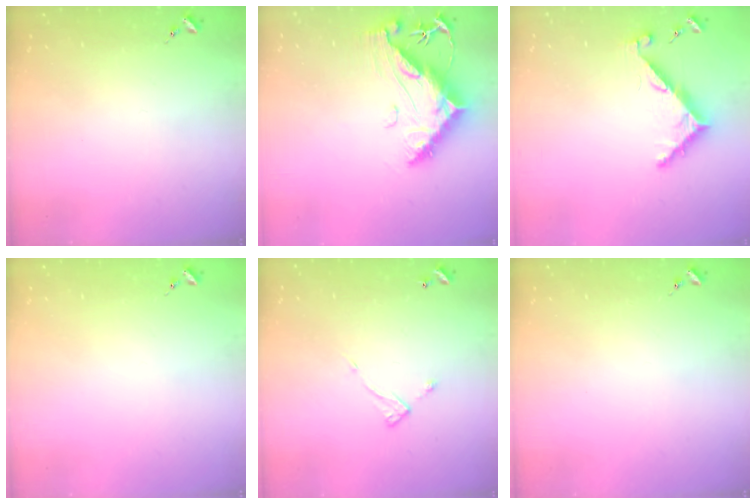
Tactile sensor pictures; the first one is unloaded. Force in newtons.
{"total": 13.3, "press": 13.2, "slide": 1.3}
{"total": 6.3, "press": 6.3, "slide": 0.5}
{"total": 0.0}
{"total": 5.5, "press": 5.5, "slide": 0.2}
{"total": 0.0}